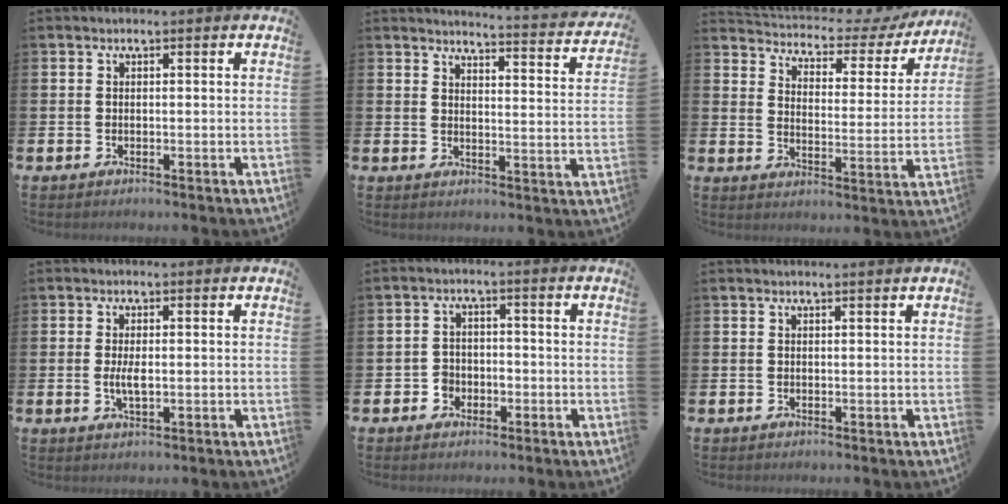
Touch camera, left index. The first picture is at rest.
{"total": 3.7, "force": [3.7, -0.3, 0.5], "torque": [-0.010, -0.040, 0.056]}
{"total": 3.7, "force": [3.3, 1.6, 0.8], "torque": [-0.040, -0.029, 0.046]}
{"total": 2.6, "force": [0.0, 1.1, 2.4], "torque": [-0.042, 0.001, -0.003]}
{"total": 2.6, "force": [-1.4, 2.1, 0.4], "torque": [-0.010, 0.005, -0.034]}
{"total": 0.5, "force": [0.5, -0.2, 0.1], "torque": [0.004, -0.004, 0.008]}